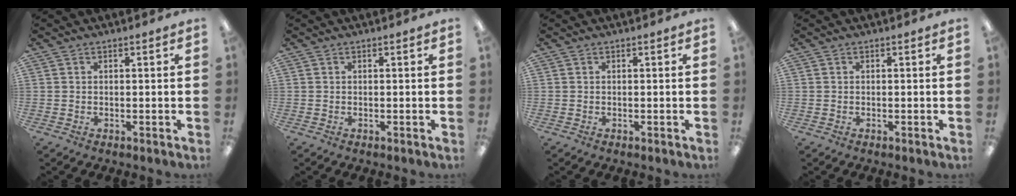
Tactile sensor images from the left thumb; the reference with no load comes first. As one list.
[{"total": 0.0}, {"total": 0.0}, {"total": 0.0}]